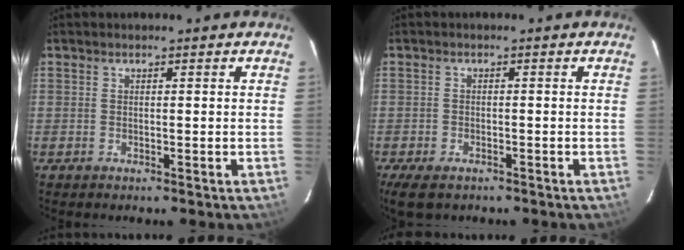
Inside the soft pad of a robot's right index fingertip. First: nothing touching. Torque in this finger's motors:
{"motor_torque": [0.39, -0.32, 0.05, 0.00]}